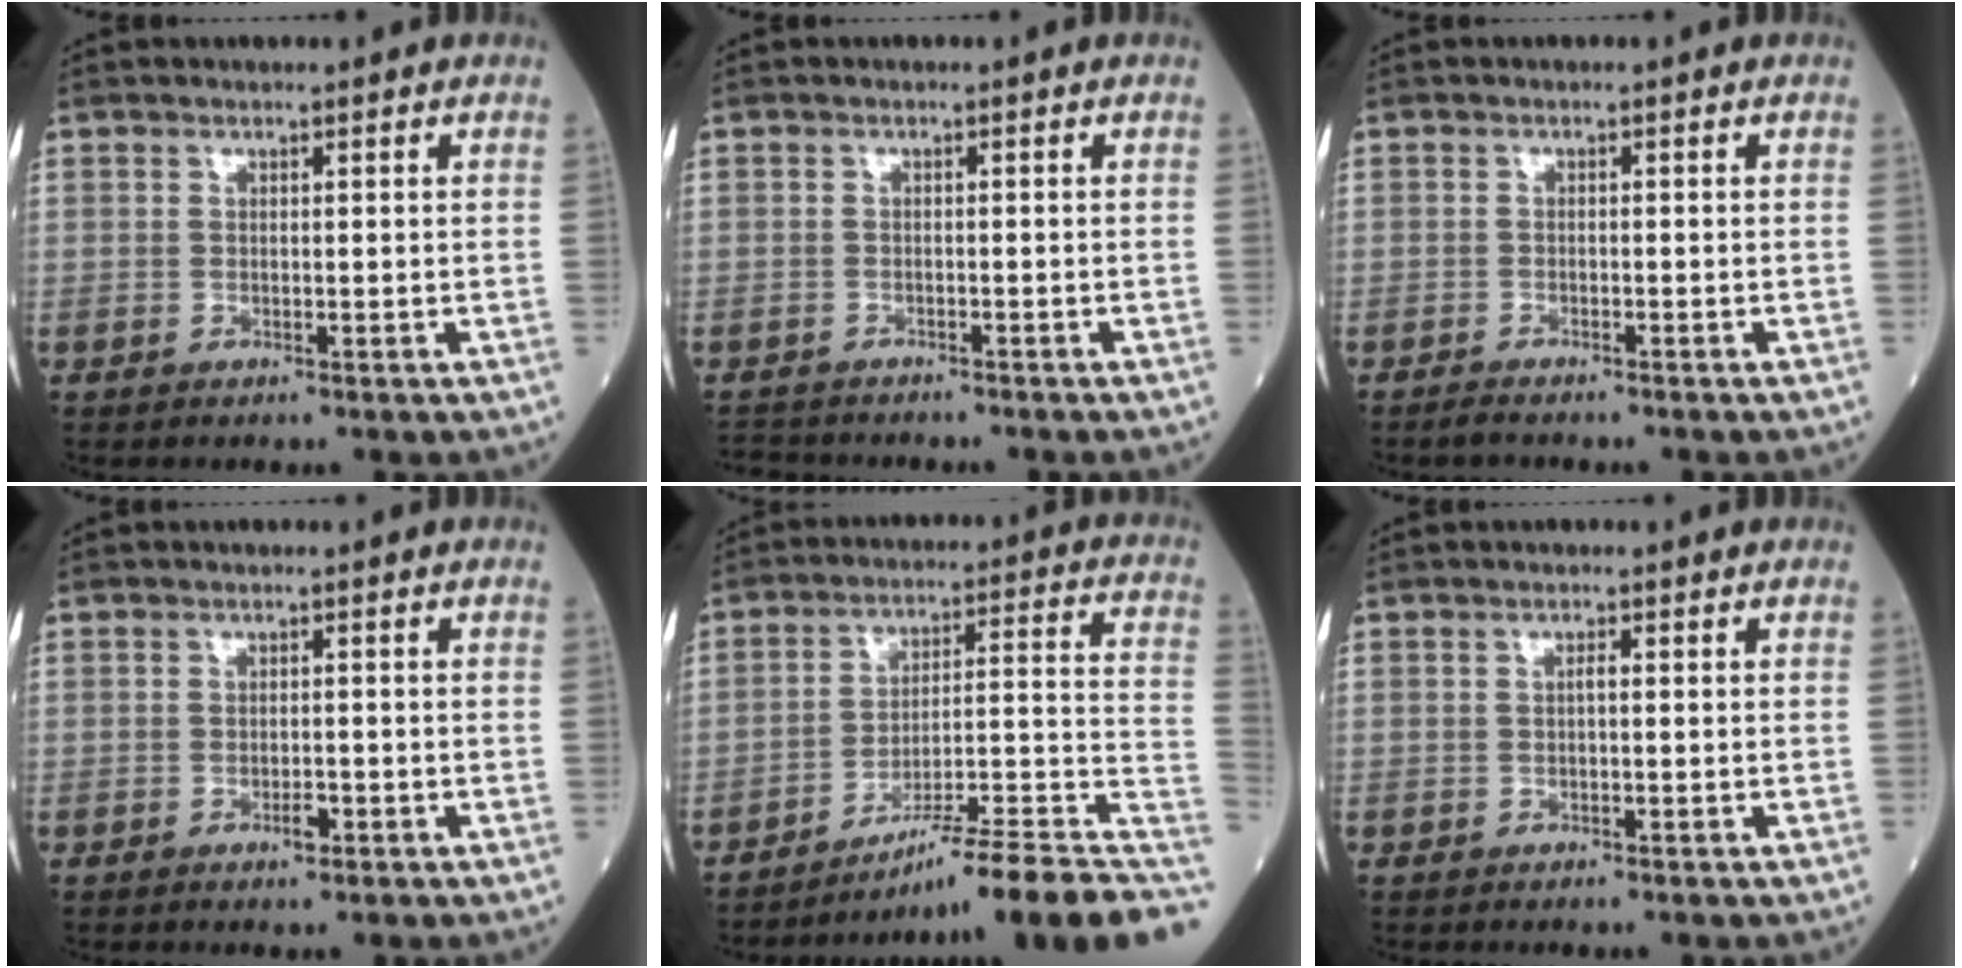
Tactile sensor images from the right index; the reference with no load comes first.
{"total": 4.0, "force": [-3.9, 0.7, 0.6], "torque": [-0.009, -0.012, -0.062]}
{"total": 1.5, "force": [-1.5, 0.1, 0.5], "torque": [-0.017, -0.005, -0.026]}
{"total": 1.5, "force": [-0.8, 0.5, 1.1], "torque": [-0.019, 0.001, -0.012]}
{"total": 18.1, "force": [-14.1, -0.8, 11.4], "torque": [-0.112, 0.027, -0.215]}
{"total": 0.8, "force": [0.0, 0.1, 0.7], "torque": [-0.014, 0.002, -0.002]}